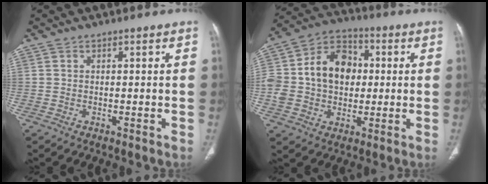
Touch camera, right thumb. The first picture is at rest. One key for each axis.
{"total": 17.2, "fx": 1.1, "fy": 12.9, "fz": 11.2, "tx": -0.185, "ty": 0.030, "tz": 0.017}